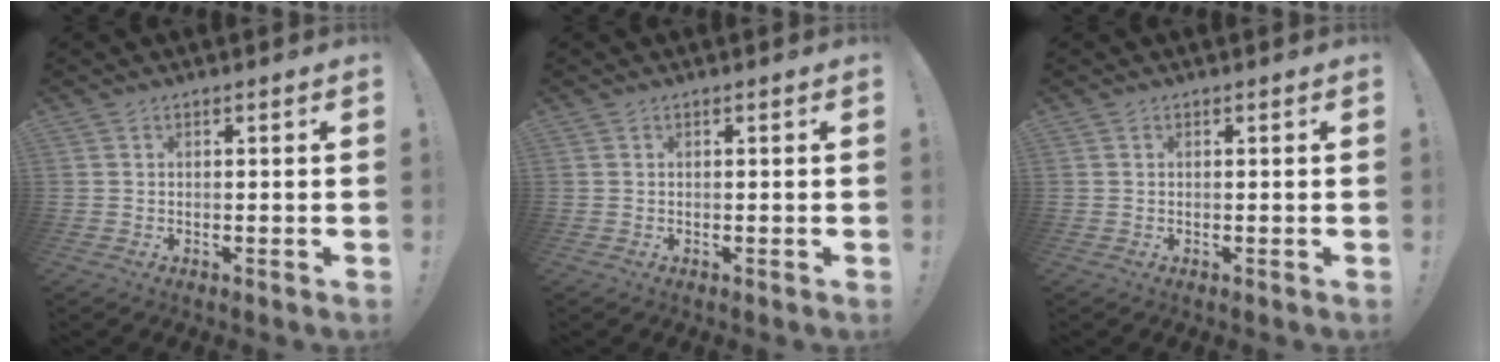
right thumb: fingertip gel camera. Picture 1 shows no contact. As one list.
[{"total": 0.0}, {"total": 0.0}]